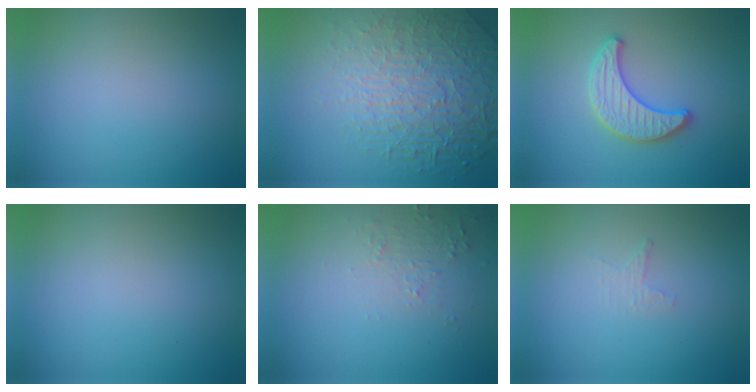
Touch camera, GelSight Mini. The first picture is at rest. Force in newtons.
{"total": 8.4, "press": 5.7, "slide": 6.2}
{"total": 2.7, "press": 2.7, "slide": 0.1}
{"total": 0.0}
{"total": 2.1, "press": 2.0, "slide": 0.5}
{"total": 0.9, "press": 0.8, "slide": 0.3}